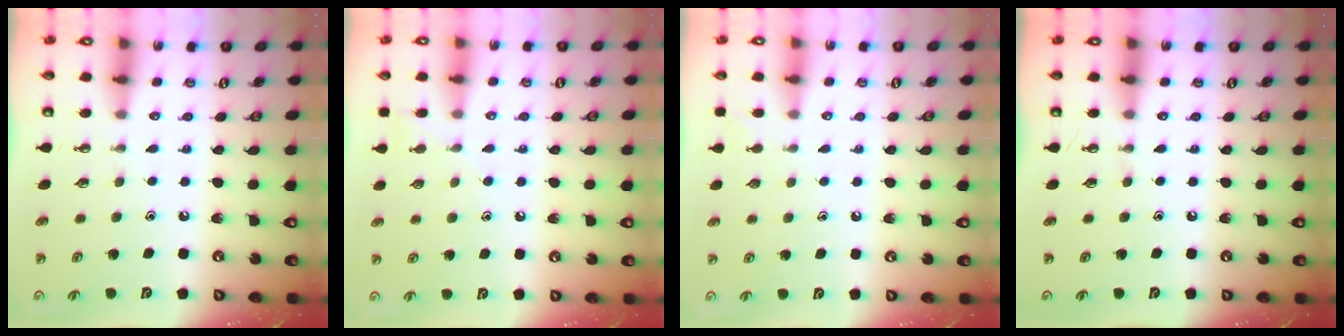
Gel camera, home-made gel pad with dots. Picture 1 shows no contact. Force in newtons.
{"total": 6.8, "press": 6.7, "slide": 0.7}
{"total": 2.6, "press": 2.6, "slide": 0.3}
{"total": 0.0}